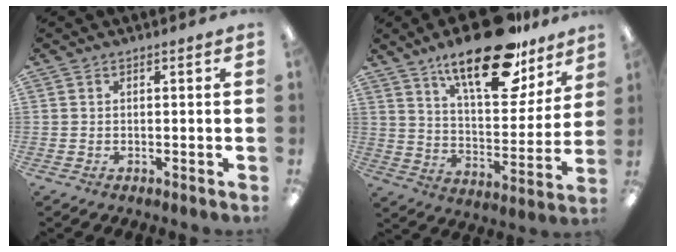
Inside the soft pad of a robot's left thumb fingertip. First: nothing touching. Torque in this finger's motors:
{"motor_torque": [0.91, 0.24, 1.40, -1.37, 0.22]}